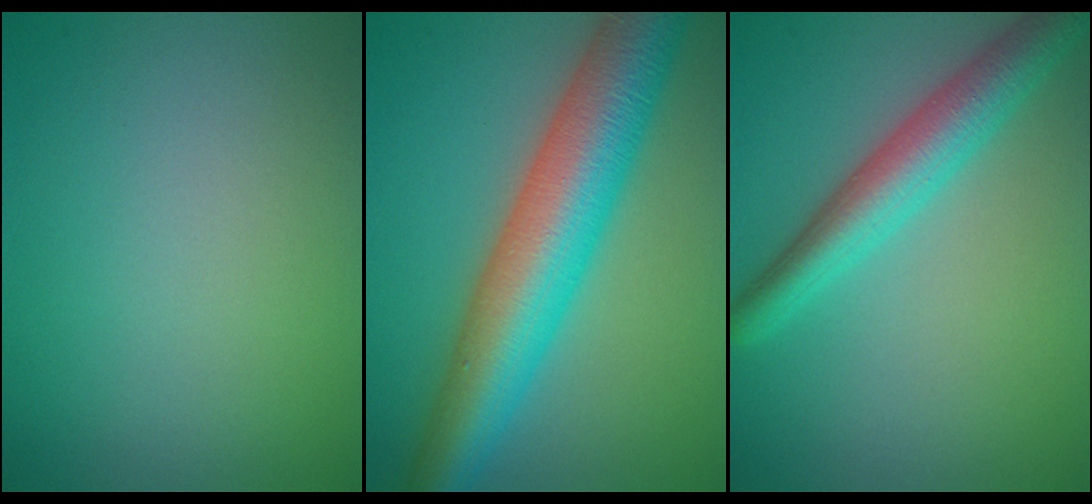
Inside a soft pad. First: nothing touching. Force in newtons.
{"total": 10.2, "press": 10.2, "slide": 0.3}
{"total": 4.9, "press": 4.9, "slide": 0.2}